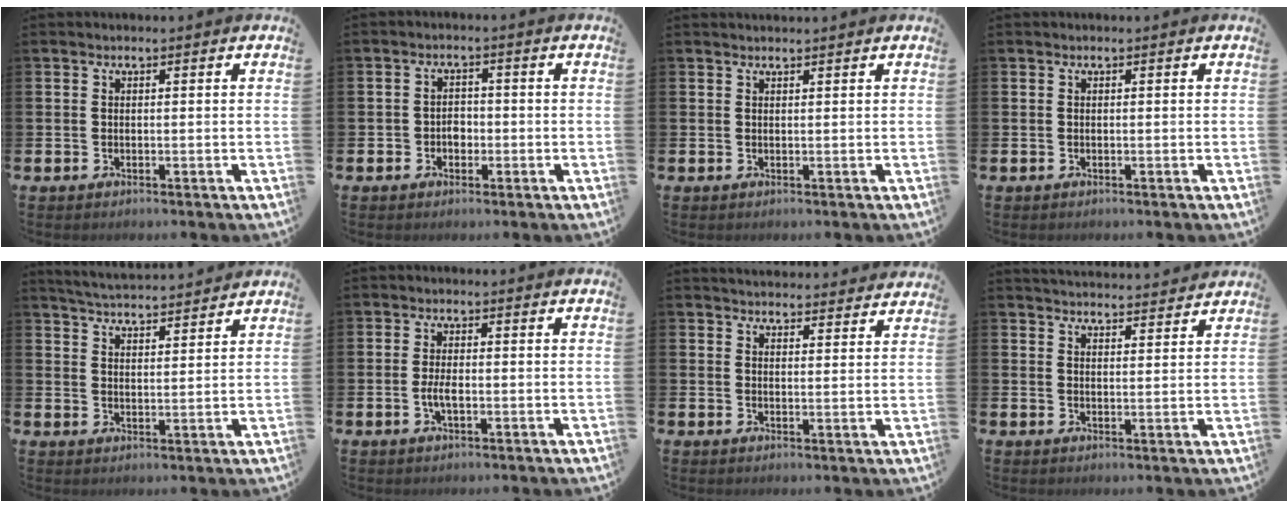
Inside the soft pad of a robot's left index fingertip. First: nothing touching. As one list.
[{"total": 2.2, "force": [-0.8, 1.9, 0.8], "torque": [-0.009, 0.002, -0.022]}, {"total": 0.6, "force": [0.6, -0.1, 0.0], "torque": [-0.001, -0.001, 0.013]}, {"total": 0.0}, {"total": 4.7, "force": [4.7, 0.1, 0.2], "torque": [-0.025, -0.028, 0.085]}, {"total": 2.4, "force": [-0.6, 0.9, 2.1], "torque": [-0.037, 0.000, -0.011]}, {"total": 3.9, "force": [3.9, 0.5, 0.1], "torque": [-0.002, -0.025, 0.070]}, {"total": 3.6, "force": [3.6, 0.2, 0.0], "torque": [-0.009, -0.022, 0.066]}]